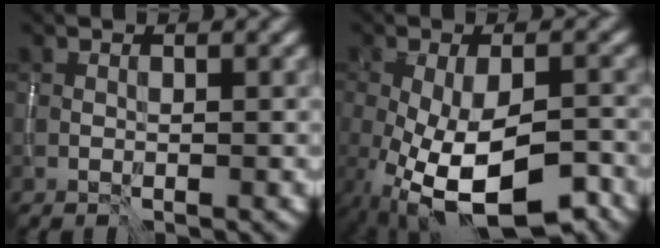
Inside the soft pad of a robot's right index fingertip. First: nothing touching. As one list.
[{"total": 11.3, "force": [-4.9, 4.8, 9.0], "torque": [-0.166, -0.034, -0.068]}]